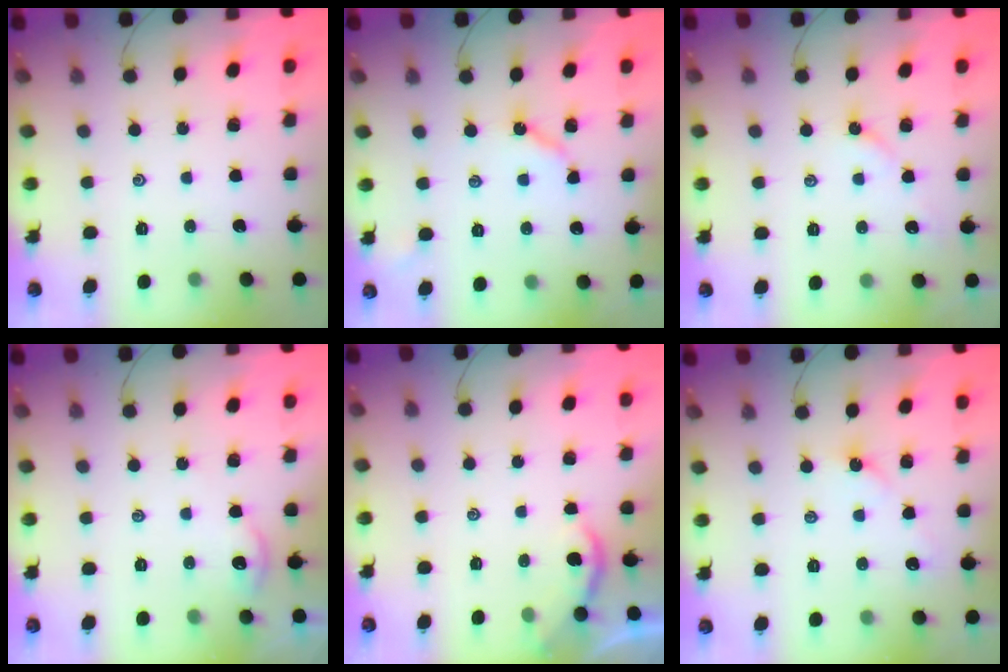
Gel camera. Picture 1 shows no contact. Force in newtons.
{"total": 4.4, "press": 4.4, "slide": 0.6}
{"total": 5.4, "press": 5.4, "slide": 0.6}
{"total": 1.6, "press": 1.5, "slide": 0.3}
{"total": 1.7, "press": 1.7, "slide": 0.3}
{"total": 2.9, "press": 2.9, "slide": 0.6}